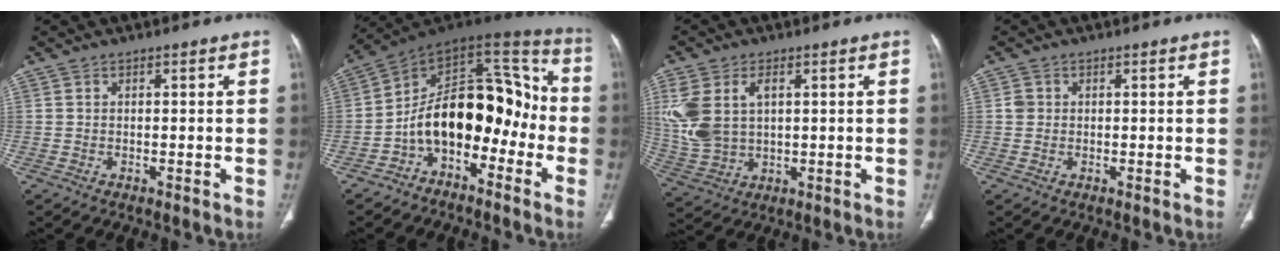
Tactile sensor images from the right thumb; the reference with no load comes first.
{"total": 17.7, "force": [-5.3, 11.0, 12.8], "torque": [-0.158, 0.102, -0.094]}
{"total": 12.3, "force": [2.9, 7.9, 9.0], "torque": [-0.206, 0.005, 0.071]}
{"total": 1.4, "force": [0.2, 1.3, 0.4], "torque": [-0.002, 0.003, 0.004]}